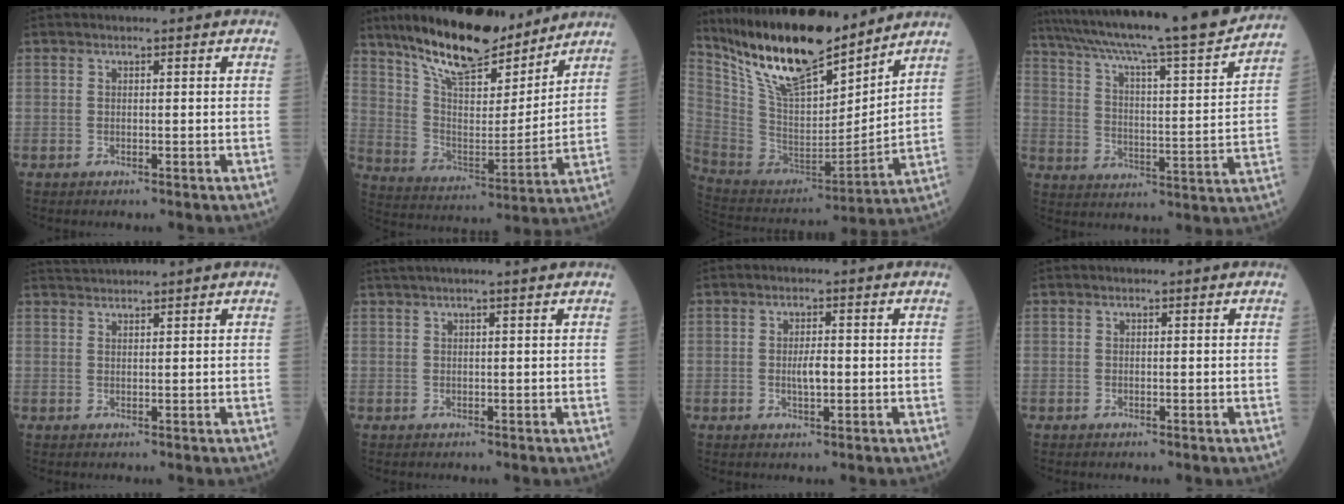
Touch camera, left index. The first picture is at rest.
{"total": 18.0, "force": [14.6, 4.9, 9.2], "torque": [-0.160, 0.002, 0.258]}
{"total": 20.1, "force": [16.3, 4.8, 10.8], "torque": [-0.200, -0.003, 0.305]}
{"total": 25.5, "force": [22.3, 0.5, 12.3], "torque": [-0.208, -0.024, 0.321]}
{"total": 2.9, "force": [2.7, -0.8, 0.4], "torque": [-0.009, 0.021, 0.059]}
{"total": 4.7, "force": [3.9, -0.9, 2.5], "torque": [-0.033, 0.024, 0.059]}
{"total": 2.6, "force": [-0.2, 0.7, 2.5], "torque": [-0.047, 0.001, -0.002]}
{"total": 0.0}